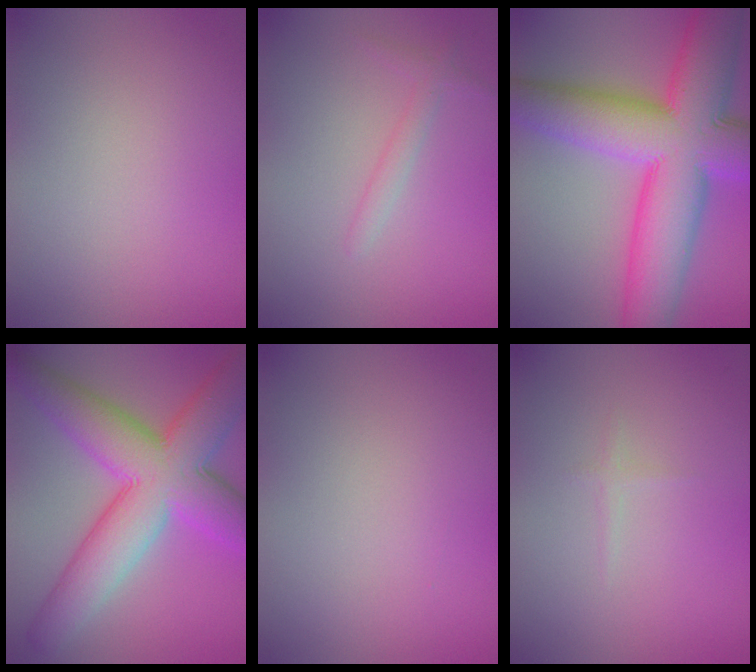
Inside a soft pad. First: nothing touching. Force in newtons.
{"total": 1.3, "press": 1.3, "slide": 0.0}
{"total": 13.7, "press": 13.7, "slide": 0.2}
{"total": 10.9, "press": 10.9, "slide": 0.2}
{"total": 0.0}
{"total": 0.5, "press": 0.5, "slide": 0.0}